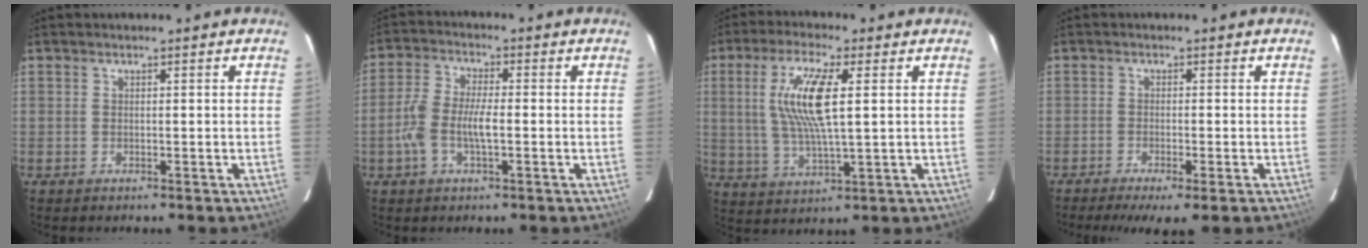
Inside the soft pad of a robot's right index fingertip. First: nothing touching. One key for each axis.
{"total": 6.9, "fx": -1.6, "fy": 2.5, "fz": 6.2, "tx": -0.135, "ty": 0.006, "tz": -0.034}
{"total": 11.7, "fx": 2.4, "fy": 2.3, "fz": 11.2, "tx": -0.225, "ty": 0.001, "tz": 0.051}
{"total": 6.7, "fx": -4.8, "fy": 0.5, "fz": 4.7, "tx": -0.097, "ty": -0.027, "tz": -0.073}